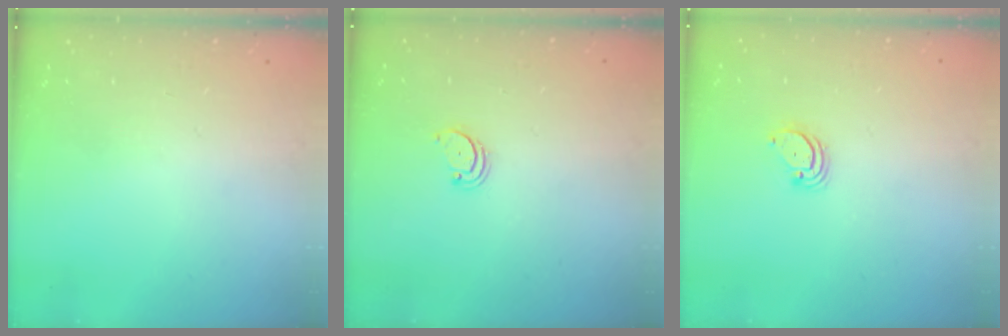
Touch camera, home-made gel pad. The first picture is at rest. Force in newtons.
{"total": 2.4, "press": 2.3, "slide": 0.5}
{"total": 2.0, "press": 2.0, "slide": 0.1}